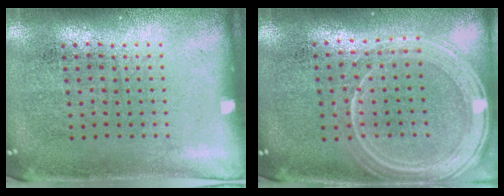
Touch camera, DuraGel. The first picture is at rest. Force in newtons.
{"total": 1.4, "press": 1.4, "slide": 0.2}